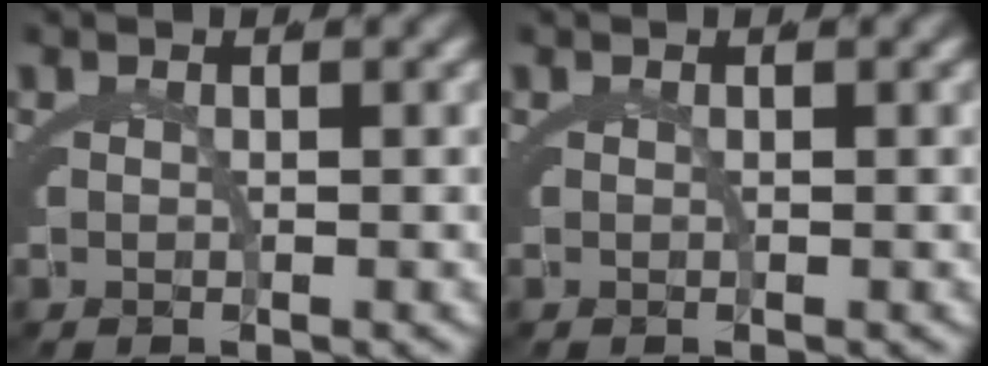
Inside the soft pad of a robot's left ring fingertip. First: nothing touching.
{"total": 0.0}